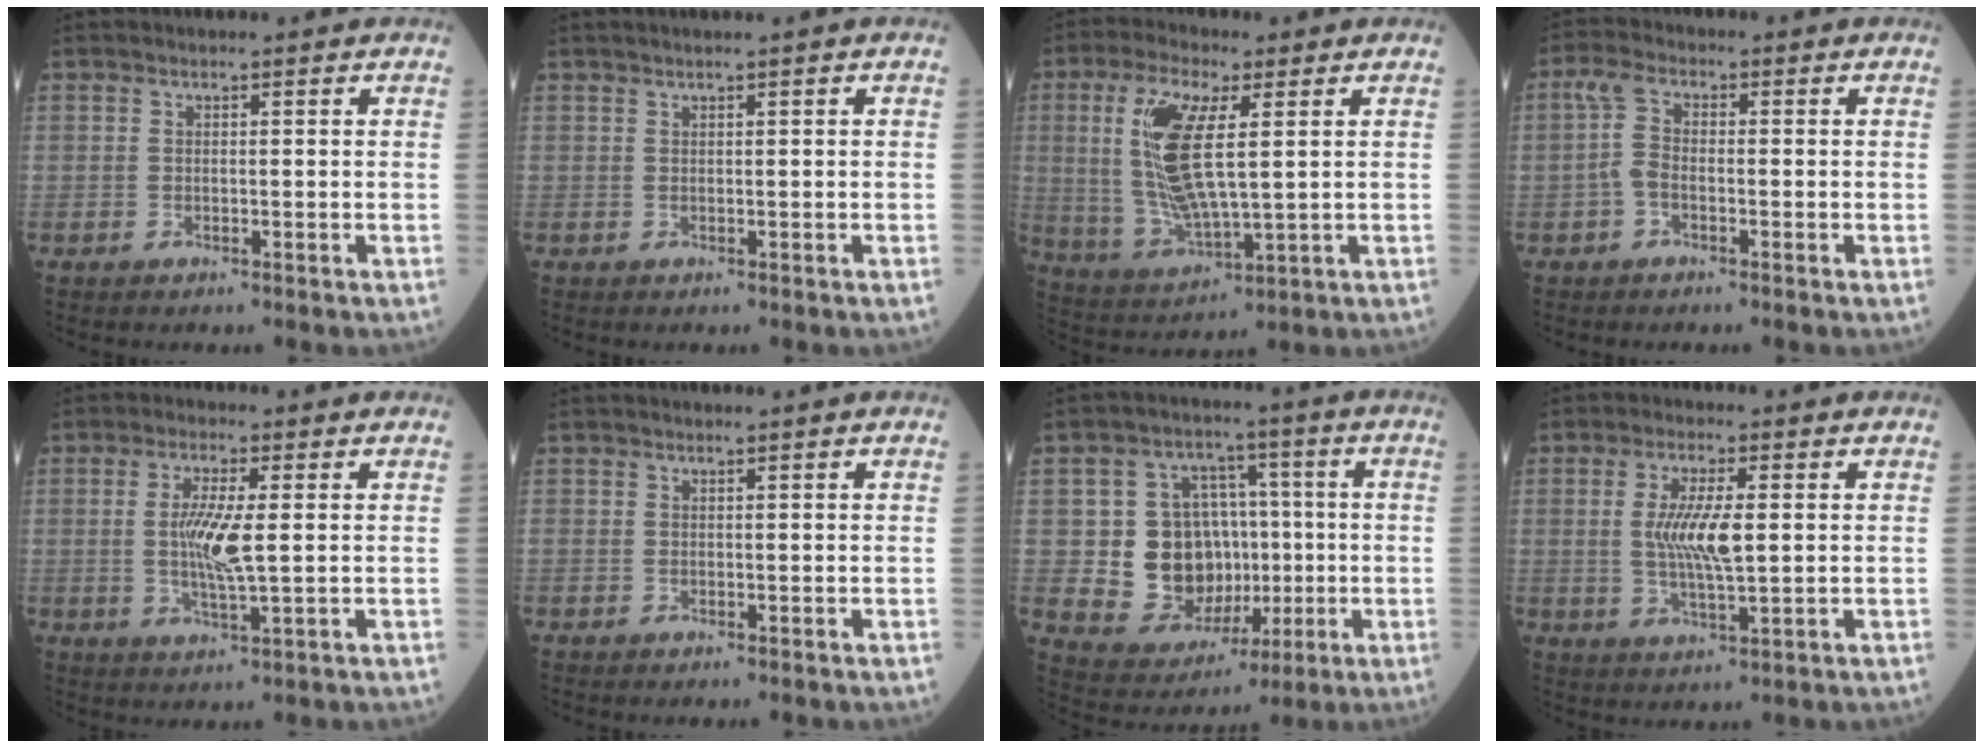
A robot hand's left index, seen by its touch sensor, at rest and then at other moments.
{"total": 0.9, "force": [0.8, -0.2, 0.4], "torque": [-0.006, 0.011, 0.024]}
{"total": 12.4, "force": [2.6, 3.5, 11.6], "torque": [-0.258, 0.003, 0.059]}
{"total": 3.5, "force": [-0.6, 1.7, 3.0], "torque": [-0.069, 0.011, -0.014]}
{"total": 6.4, "force": [0.3, 0.7, 6.3], "torque": [-0.132, -0.006, 0.009]}
{"total": 0.0}
{"total": 12.9, "force": [-0.6, 10.8, 7.0], "torque": [-0.130, 0.033, 0.019]}
{"total": 6.9, "force": [0.6, 1.2, 6.7], "torque": [-0.140, -0.003, 0.016]}